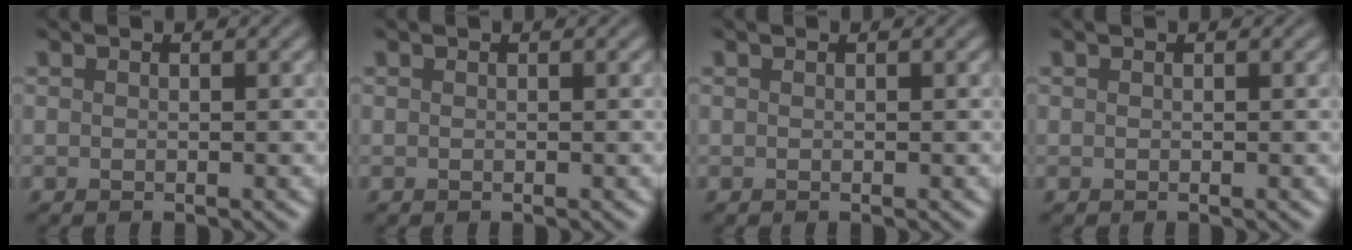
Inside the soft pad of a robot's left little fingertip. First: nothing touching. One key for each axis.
{"total": 0.0}
{"total": 0.0}
{"total": 0.0}